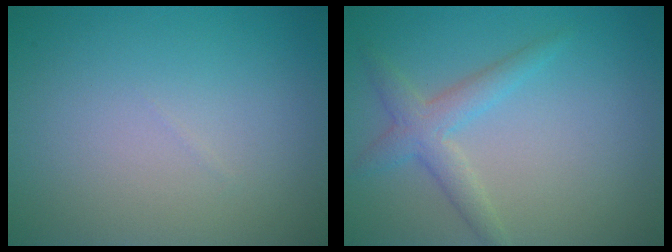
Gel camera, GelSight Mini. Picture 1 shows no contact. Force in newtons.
{"total": 2.8, "press": 2.8, "slide": 0.1}